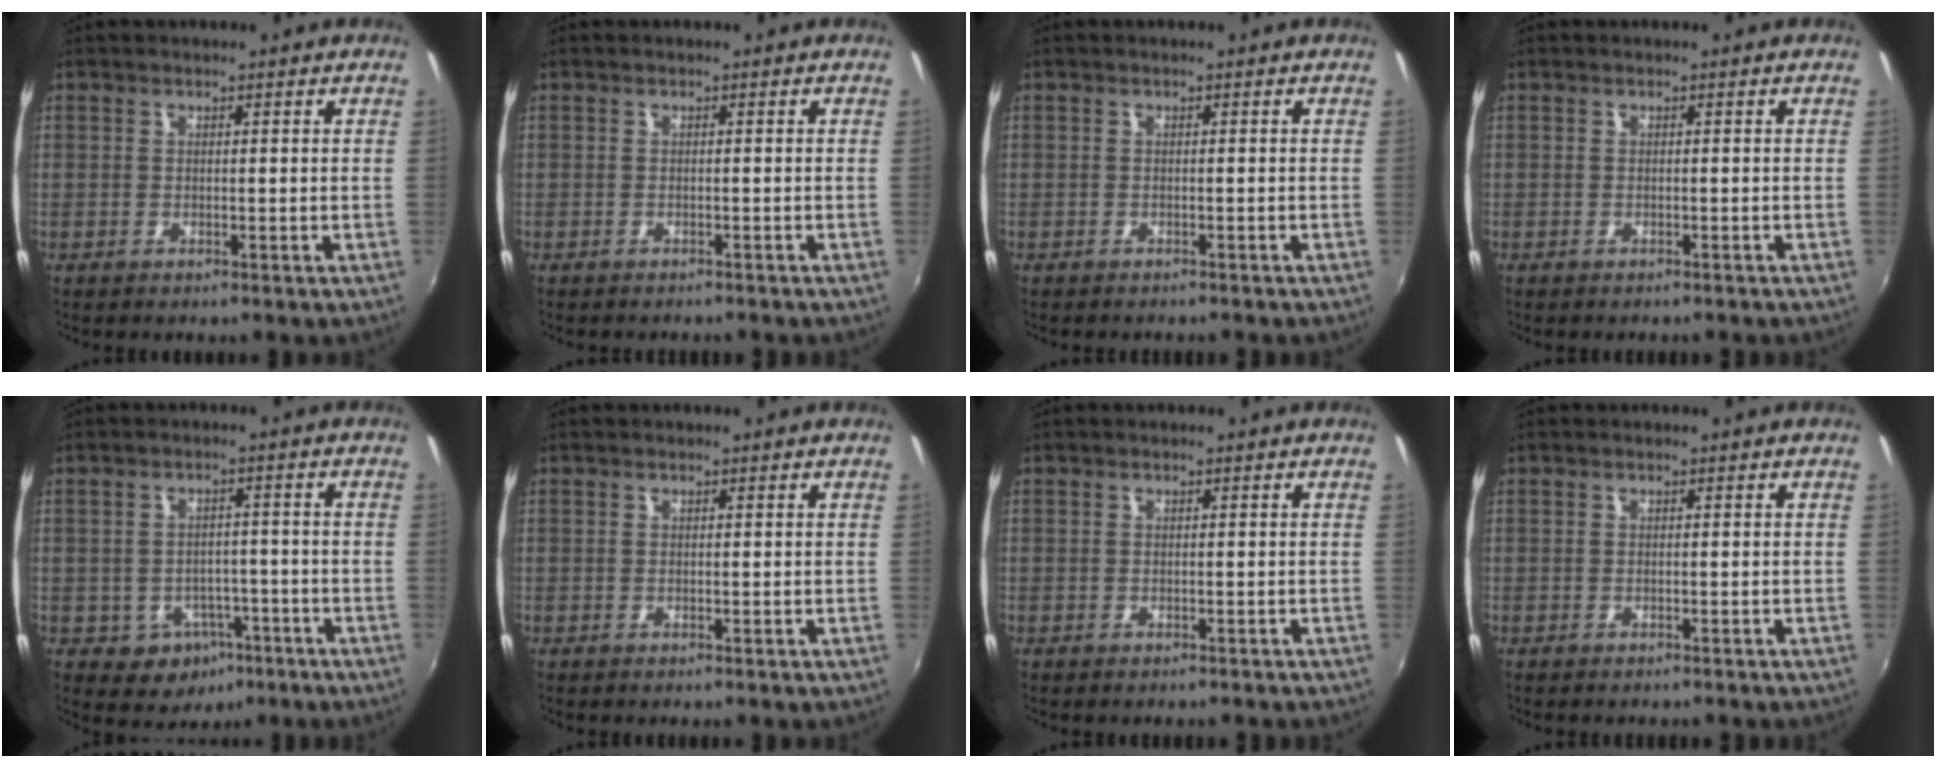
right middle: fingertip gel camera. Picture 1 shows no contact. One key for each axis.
{"total": 2.0, "fx": -1.9, "fy": 0.5, "fz": 0.6, "tx": -0.018, "ty": -0.012, "tz": -0.026}
{"total": 1.6, "fx": -1.5, "fy": 0.4, "fz": 0.4, "tx": -0.013, "ty": -0.010, "tz": -0.020}
{"total": 1.0, "fx": -0.9, "fy": 0.4, "fz": 0.3, "tx": -0.008, "ty": -0.004, "tz": -0.012}
{"total": 6.9, "fx": -3.3, "fy": 5.6, "fz": 2.1, "tx": -0.047, "ty": 0.015, "tz": -0.026}
{"total": 0.0}
{"total": 0.8, "fx": -0.7, "fy": 0.3, "fz": 0.2, "tx": -0.006, "ty": -0.002, "tz": -0.009}
{"total": 0.9, "fx": -0.8, "fy": 0.3, "fz": 0.3, "tx": -0.007, "ty": -0.005, "tz": -0.012}